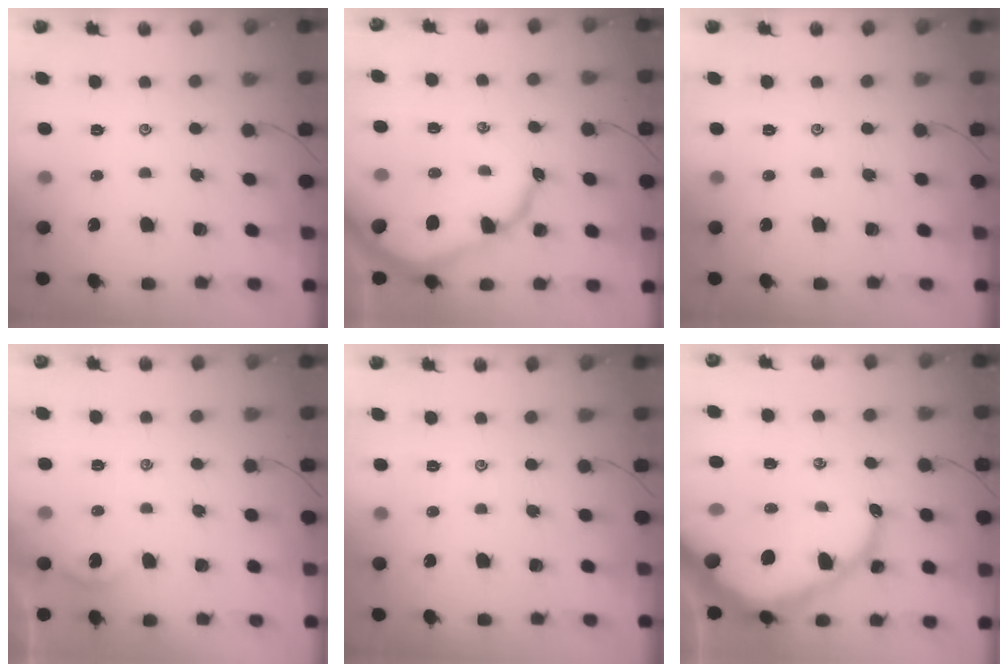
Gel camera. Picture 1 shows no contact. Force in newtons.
{"total": 10.0, "press": 10.0, "slide": 0.9}
{"total": 0.0}
{"total": 0.6, "press": 0.6, "slide": 0.2}
{"total": 0.0}
{"total": 18.9, "press": 18.8, "slide": 2.2}